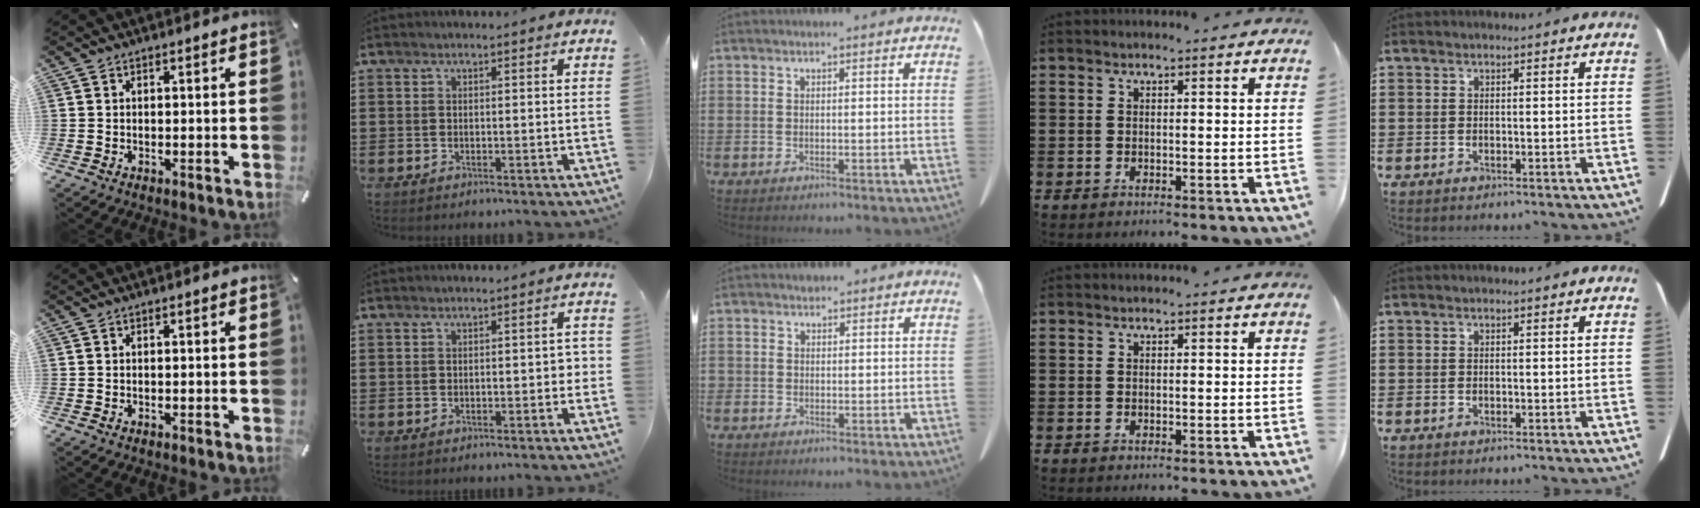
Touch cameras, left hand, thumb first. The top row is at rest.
{"index": {"total": 1.6, "force": [-0.5, 0.6, 1.5], "torque": [-0.026, 0.002, -0.010]}, "middle": {"total": 0.8, "force": [0.4, 0.7, 0.0], "torque": [-0.004, 0.002, 0.008]}}